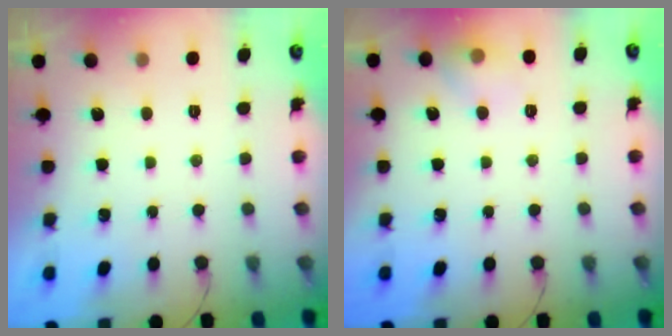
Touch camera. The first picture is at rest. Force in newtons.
{"total": 7.8, "press": 7.6, "slide": 1.6}